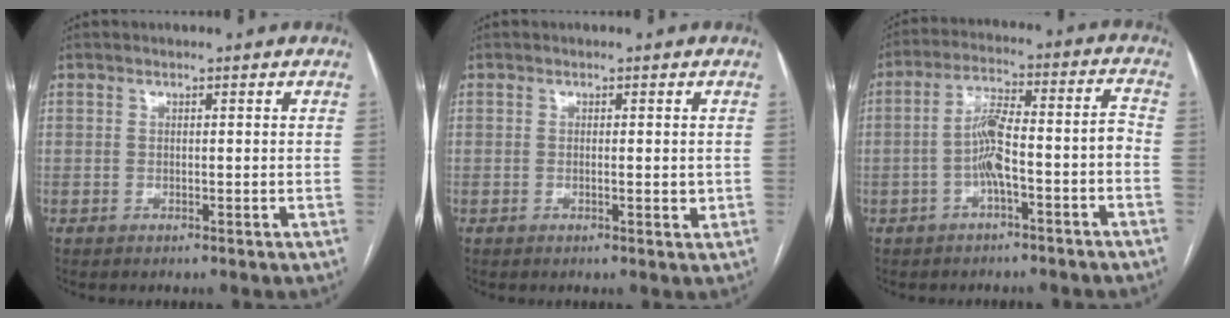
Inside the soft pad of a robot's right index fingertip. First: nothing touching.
{"total": 1.8, "force": [-0.1, 0.4, 1.8], "torque": [-0.030, -0.003, 0.000]}
{"total": 8.9, "force": [-3.2, 1.5, 8.1], "torque": [-0.144, 0.041, -0.051]}